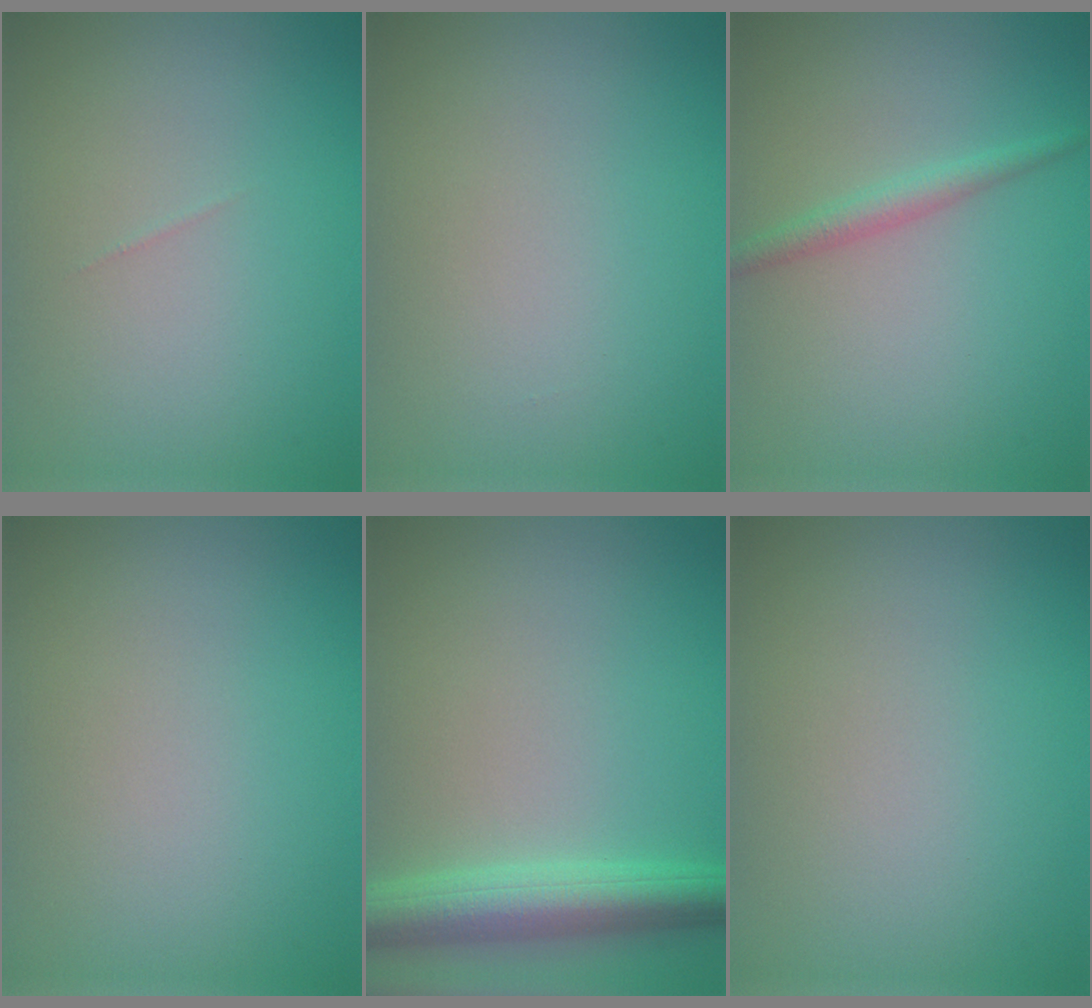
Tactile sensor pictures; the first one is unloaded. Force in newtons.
{"total": 0.0}
{"total": 1.7, "press": 1.7, "slide": 0.0}
{"total": 0.0}
{"total": 5.2, "press": 5.2, "slide": 0.2}
{"total": 0.0}